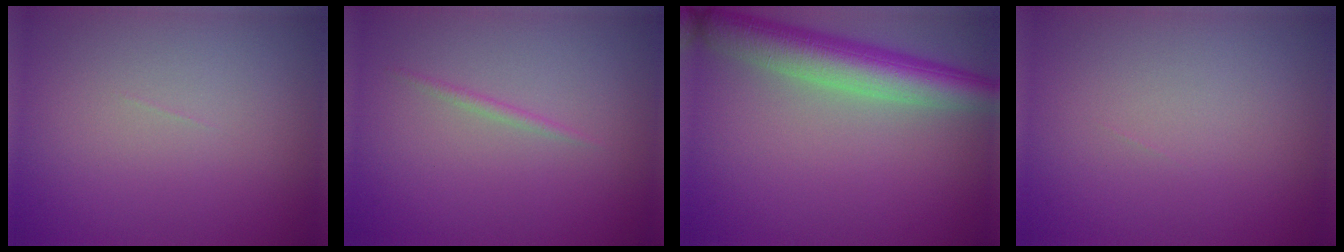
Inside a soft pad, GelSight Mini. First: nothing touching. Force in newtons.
{"total": 0.6, "press": 0.6, "slide": 0.0}
{"total": 6.4, "press": 6.4, "slide": 0.3}
{"total": 0.0}